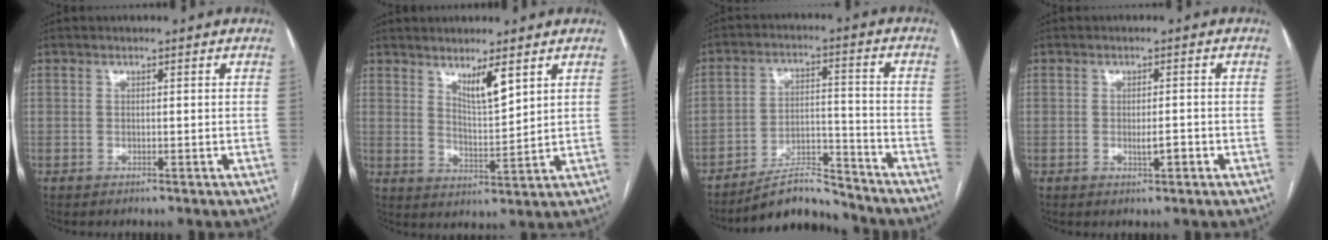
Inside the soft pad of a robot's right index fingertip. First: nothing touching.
{"total": 5.2, "force": [3.4, 0.6, 3.8], "torque": [-0.069, -0.015, 0.065]}
{"total": 7.9, "force": [-7.6, 1.6, 1.5], "torque": [-0.021, 0.022, -0.130]}
{"total": 2.3, "force": [-0.7, 0.6, 2.1], "torque": [-0.036, 0.000, -0.009]}